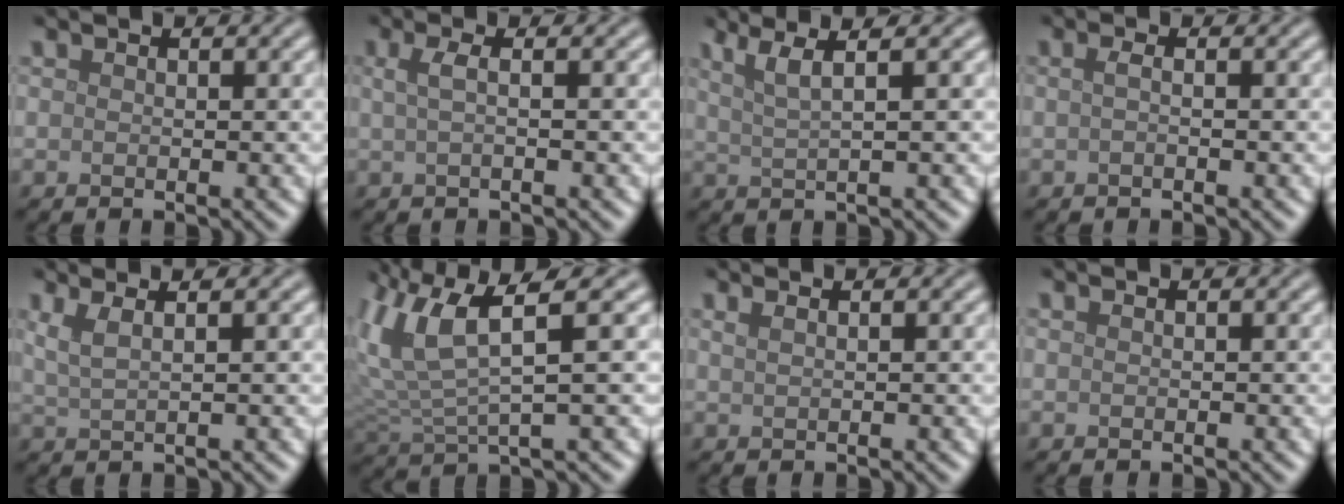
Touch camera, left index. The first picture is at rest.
{"total": 1.9, "force": [0.2, 0.6, 1.7], "torque": [-0.032, 0.004, 0.000]}
{"total": 3.4, "force": [1.9, 0.7, 2.8], "torque": [-0.039, 0.009, 0.028]}
{"total": 1.0, "force": [-0.1, 0.3, 1.0], "torque": [-0.018, -0.002, -0.005]}
{"total": 2.5, "force": [1.2, 0.8, 2.0], "torque": [-0.030, 0.004, 0.017]}
{"total": 6.3, "force": [2.9, 1.6, 5.3], "torque": [-0.128, 0.005, 0.059]}
{"total": 2.2, "force": [1.2, 1.1, 1.4], "torque": [-0.005, 0.003, -0.006]}
{"total": 0.0}